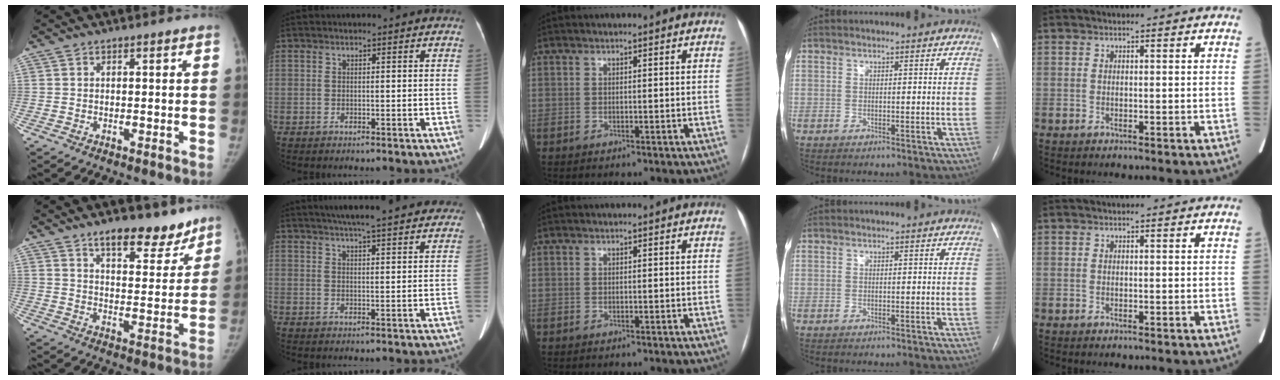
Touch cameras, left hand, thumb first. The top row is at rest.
{"thumb": {"total": 12.4, "force": [9.4, 5.1, 6.3], "torque": [-0.047, -0.063, 0.142]}, "index": {"total": 18.2, "force": [15.8, 2.5, 8.7], "torque": [-0.117, 0.034, 0.195]}}